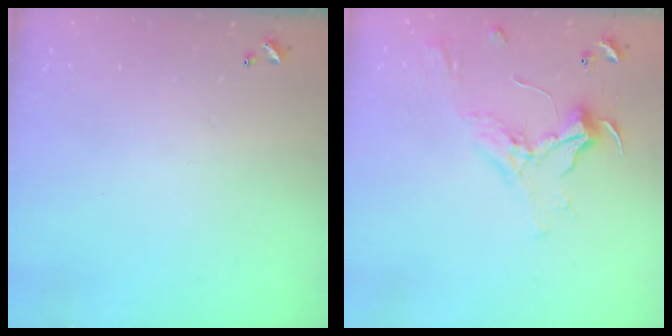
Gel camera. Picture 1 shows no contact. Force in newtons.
{"total": 2.3, "press": 2.1, "slide": 0.9}